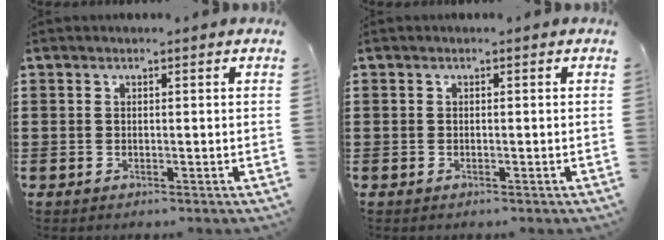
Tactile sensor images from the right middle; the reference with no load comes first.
{"total": 0.0}